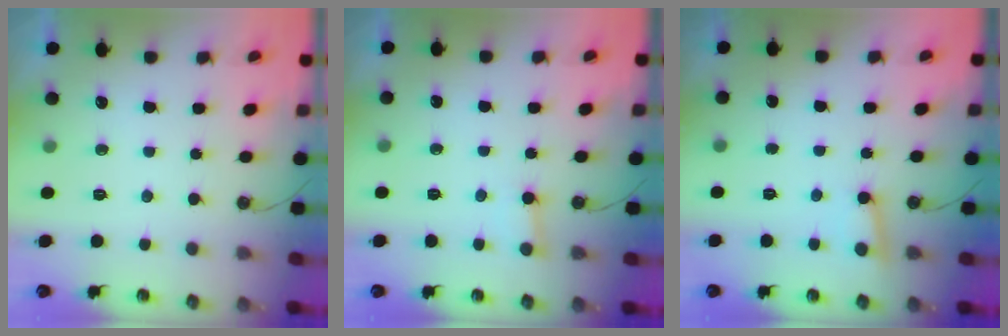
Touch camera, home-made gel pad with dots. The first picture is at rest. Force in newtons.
{"total": 2.2, "press": 2.2, "slide": 0.2}
{"total": 3.7, "press": 3.7, "slide": 0.4}